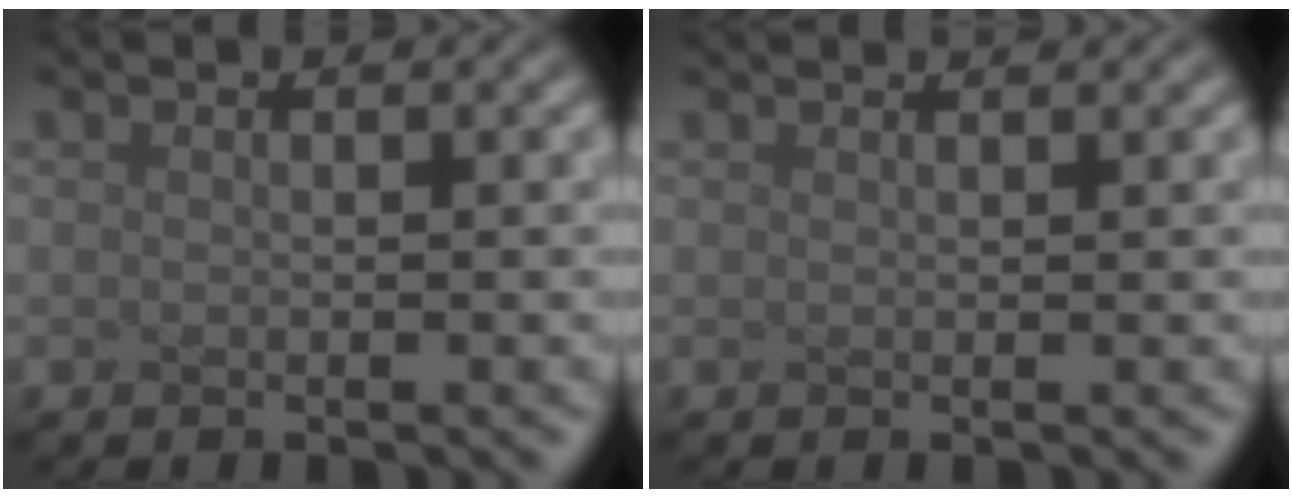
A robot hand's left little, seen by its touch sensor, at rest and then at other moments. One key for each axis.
{"total": 1.8, "fx": 1.6, "fy": 0.5, "fz": 0.7, "tx": 0.000, "ty": 0.006, "tz": 0.003}